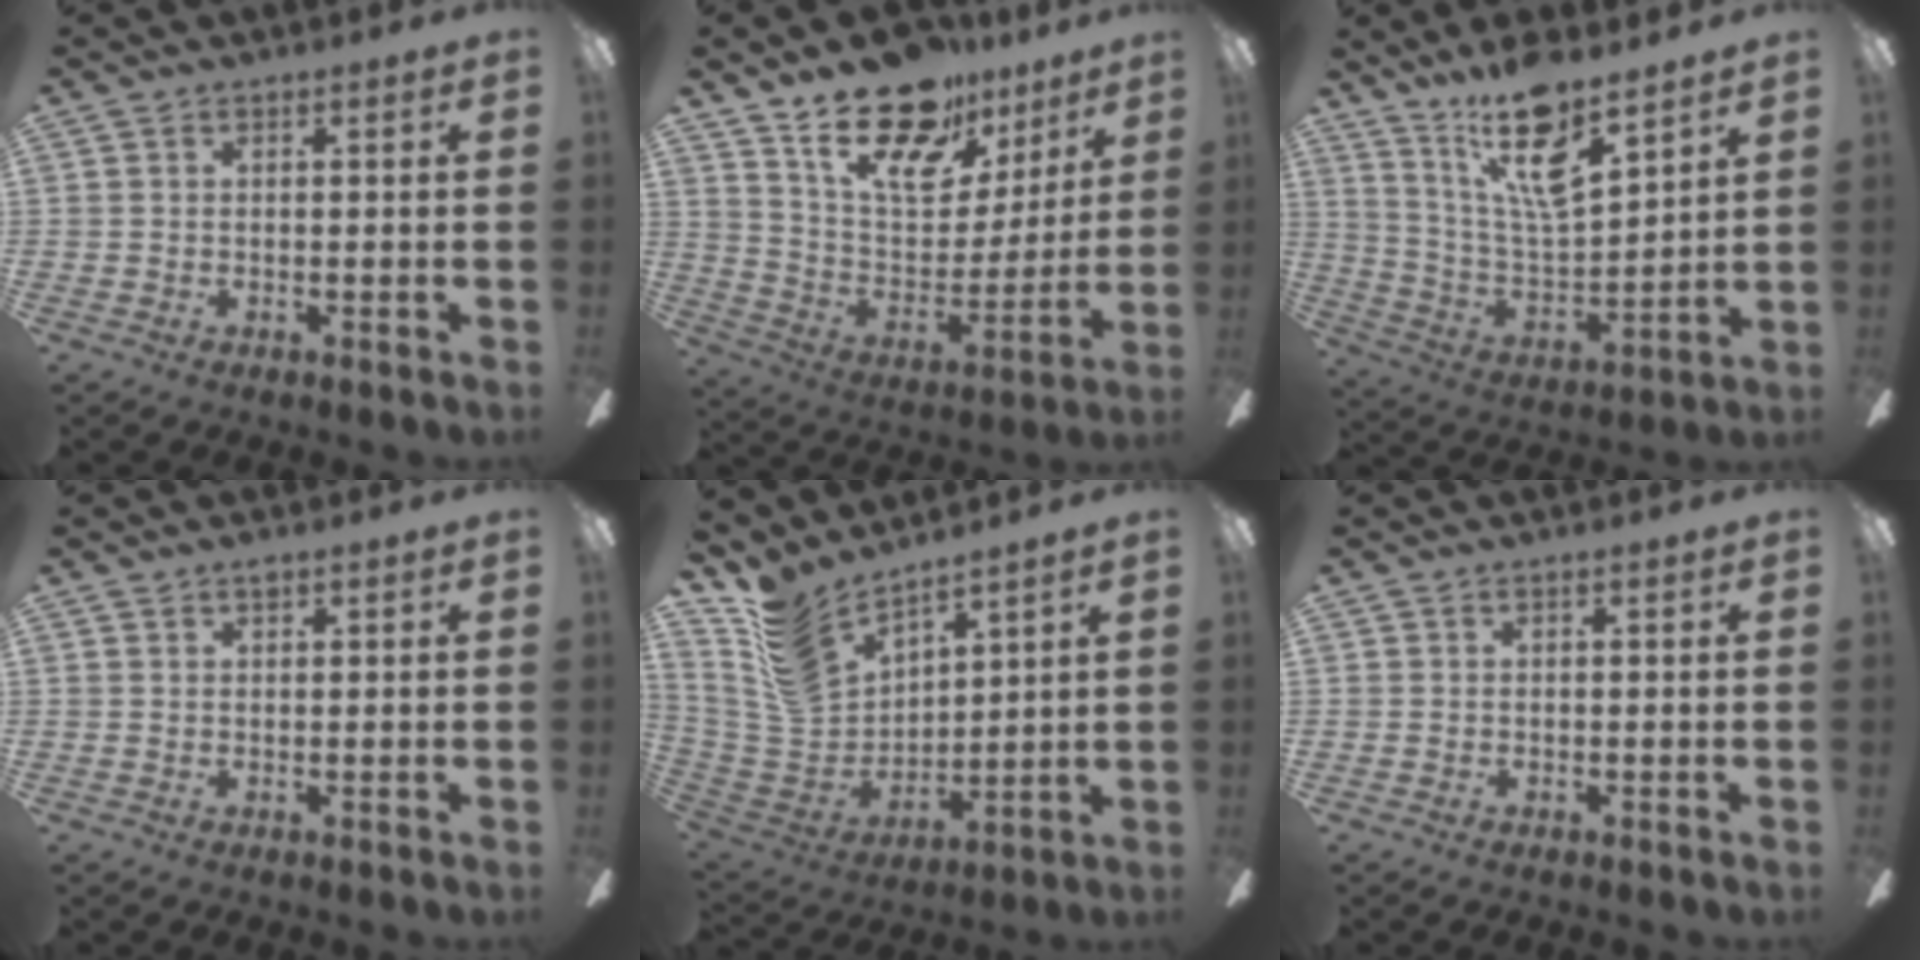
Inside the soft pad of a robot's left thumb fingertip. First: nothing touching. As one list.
[{"total": 20.4, "force": [14.4, 10.0, 10.3], "torque": [-0.171, -0.091, 0.257]}, {"total": 15.9, "force": [11.5, 4.4, 10.0], "torque": [-0.207, -0.065, 0.198]}, {"total": 1.1, "force": [0.8, 0.5, 0.6], "torque": [-0.014, 0.001, 0.014]}, {"total": 12.0, "force": [9.4, 6.0, 4.5], "torque": [-0.130, -0.064, 0.185]}, {"total": 0.0}]